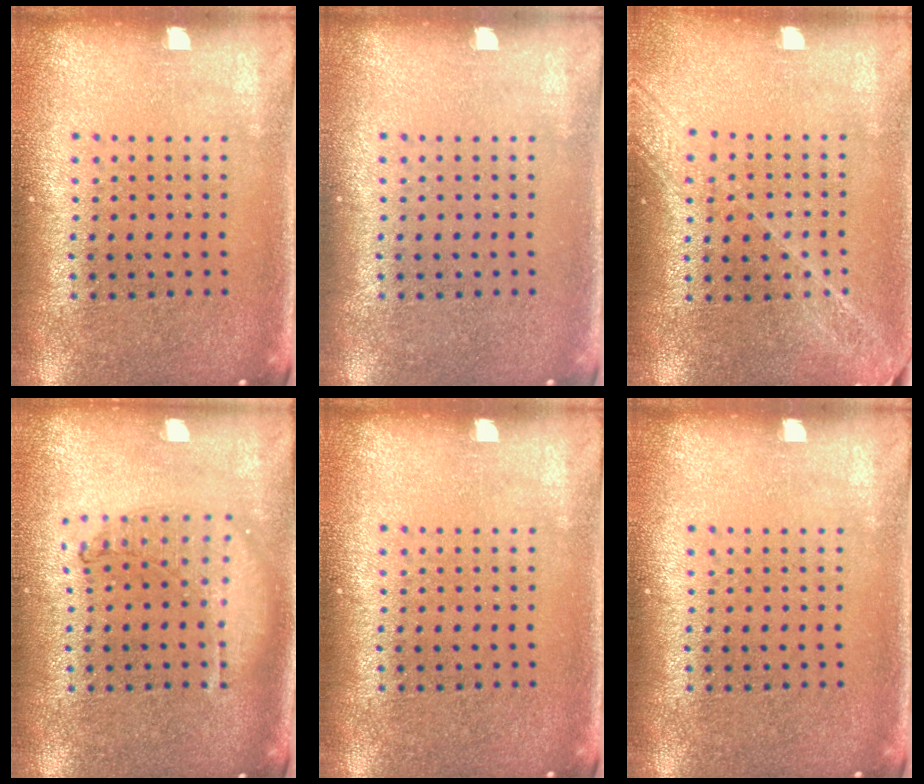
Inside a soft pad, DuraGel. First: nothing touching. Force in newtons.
{"total": 0.0}
{"total": 1.6, "press": 1.5, "slide": 0.7}
{"total": 1.0, "press": 1.0, "slide": 0.2}
{"total": 0.0}
{"total": 0.0}